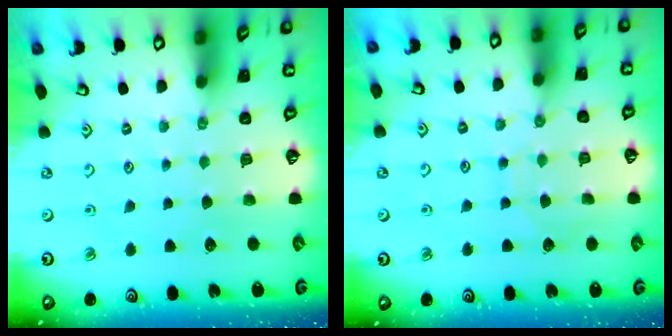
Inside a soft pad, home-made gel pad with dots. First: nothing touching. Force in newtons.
{"total": 6.2, "press": 6.2, "slide": 0.5}